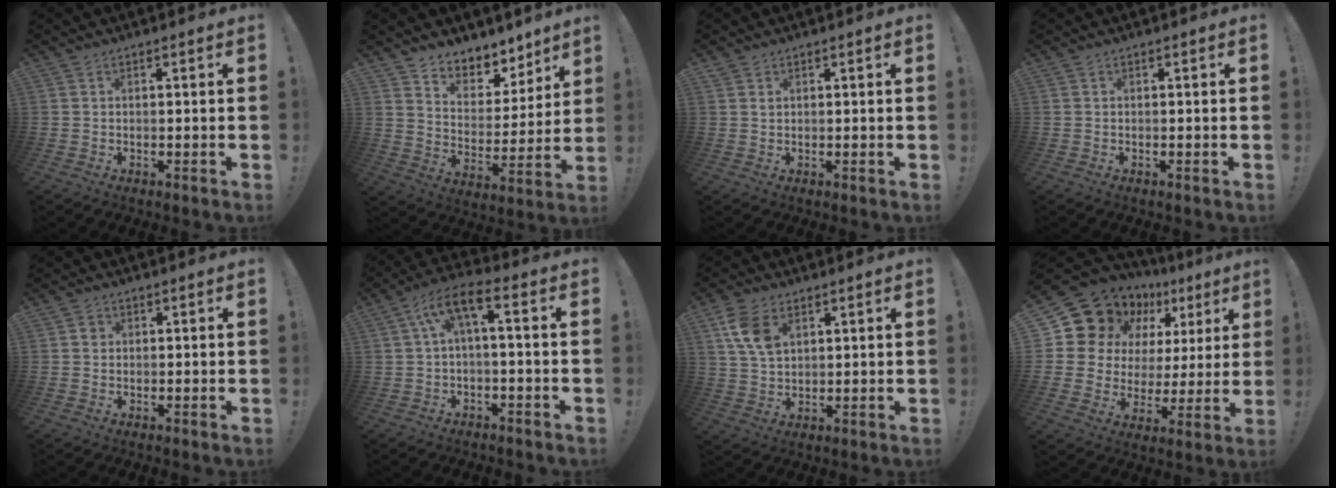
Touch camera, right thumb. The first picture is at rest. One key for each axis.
{"total": 7.3, "fx": 6.1, "fy": 4.0, "fz": 0.8, "tx": -0.005, "ty": -0.068, "tz": 0.113}
{"total": 1.0, "fx": 0.7, "fy": 0.6, "fz": 0.1, "tx": 0.010, "ty": -0.007, "tz": 0.013}
{"total": 0.0}
{"total": 1.7, "fx": 0.4, "fy": 1.6, "fz": 0.4, "tx": -0.001, "ty": 0.002, "tz": 0.005}
{"total": 7.6, "fx": 0.4, "fy": 2.3, "fz": 7.2, "tx": -0.129, "ty": 0.004, "tz": 0.010}
{"total": 9.5, "fx": 4.2, "fy": 6.0, "fz": 6.0, "tx": -0.112, "ty": -0.010, "tz": 0.080}
{"total": 15.1, "fx": 10.5, "fy": 8.9, "fz": 6.0, "tx": -0.103, "ty": -0.080, "tz": 0.207}